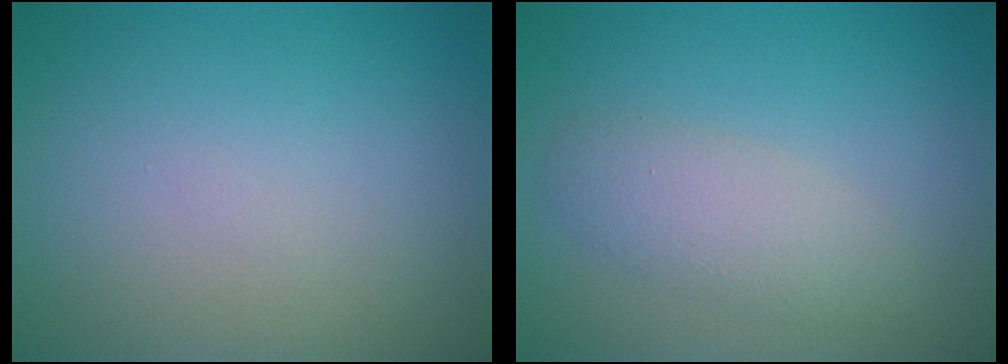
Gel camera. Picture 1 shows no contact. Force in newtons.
{"total": 2.8, "press": 2.7, "slide": 0.3}